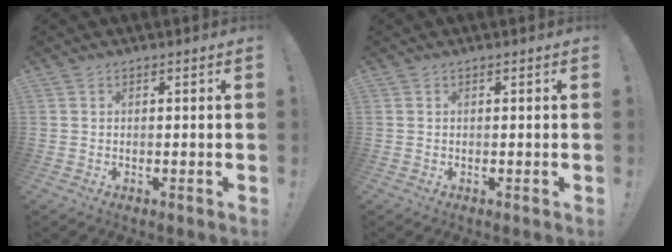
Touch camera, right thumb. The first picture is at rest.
{"total": 0.0}